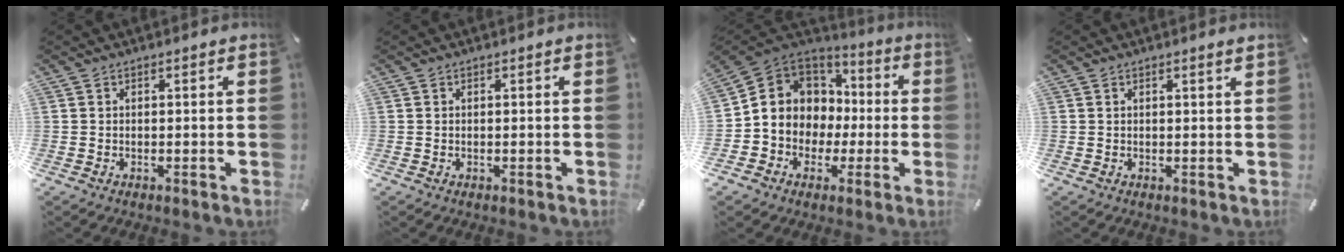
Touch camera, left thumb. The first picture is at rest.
{"total": 0.0}
{"total": 9.4, "force": [-1.2, 9.3, 1.0], "torque": [-0.041, -0.005, -0.014]}
{"total": 0.9, "force": [0.6, 0.0, 0.7], "torque": [-0.012, 0.000, 0.010]}